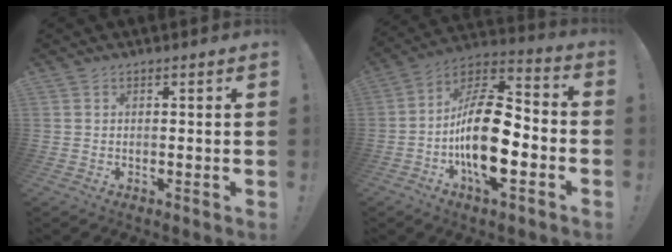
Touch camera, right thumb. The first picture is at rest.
{"total": 21.2, "force": [-5.1, 9.5, 18.3], "torque": [-0.340, 0.030, -0.079]}